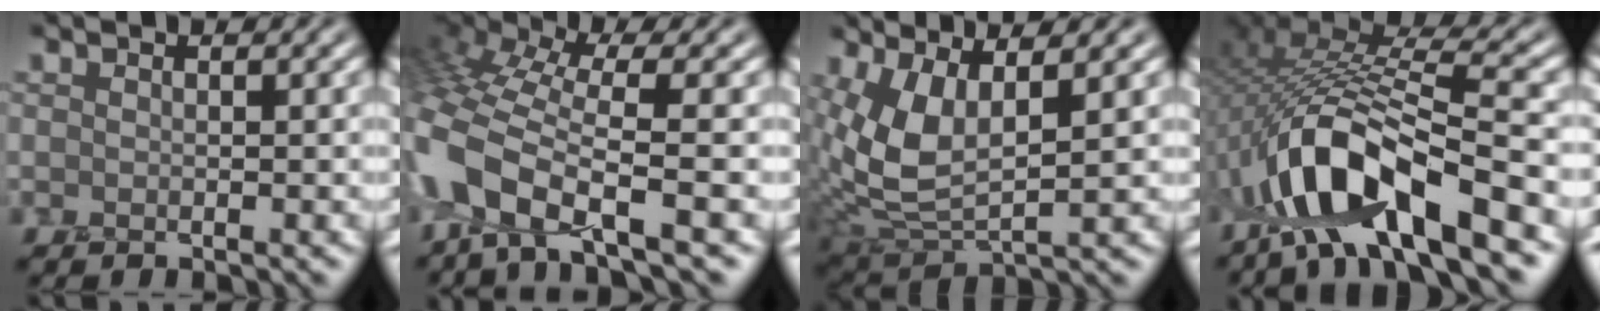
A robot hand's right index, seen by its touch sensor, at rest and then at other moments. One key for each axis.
{"total": 8.0, "fx": -3.4, "fy": 2.8, "fz": 6.6, "tx": -0.146, "ty": 0.007, "tz": -0.088}
{"total": 6.0, "fx": 1.6, "fy": 2.5, "fz": 5.2, "tx": -0.130, "ty": -0.006, "tz": 0.033}
{"total": 11.8, "fx": -5.7, "fy": 3.6, "fz": 9.7, "tx": -0.184, "ty": 0.015, "tz": -0.108}